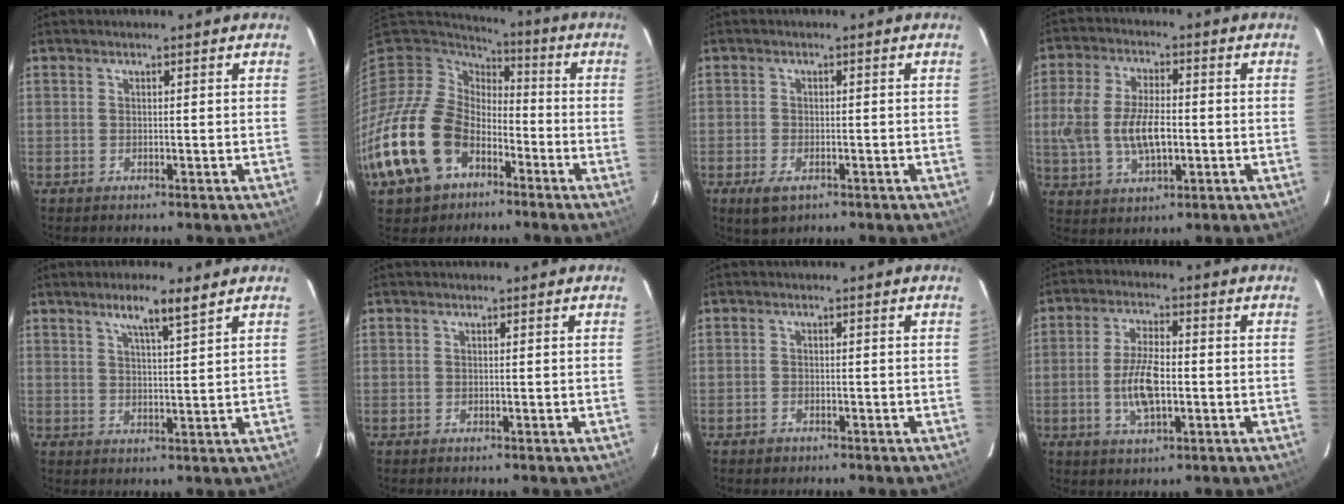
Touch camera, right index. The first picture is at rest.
{"total": 22.2, "force": [-10.4, 15.9, 11.5], "torque": [-0.294, -0.006, -0.180]}
{"total": 4.2, "force": [-2.3, 2.2, 2.7], "torque": [-0.062, -0.010, -0.039]}
{"total": 11.0, "force": [-1.3, 5.6, 9.3], "torque": [-0.191, 0.002, -0.021]}
{"total": 5.8, "force": [4.0, 0.1, 4.2], "torque": [-0.067, -0.001, 0.067]}
{"total": 0.0}
{"total": 1.7, "force": [-1.1, 1.2, 0.4], "torque": [-0.009, 0.002, -0.016]}
{"total": 8.4, "force": [-1.5, 3.5, 7.4], "torque": [-0.149, 0.002, -0.028]}